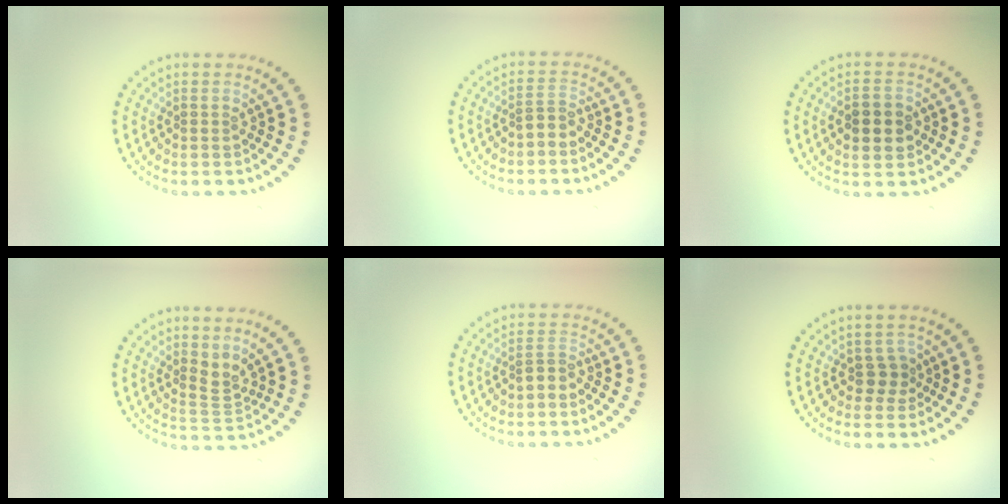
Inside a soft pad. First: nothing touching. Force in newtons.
{"total": 1.7, "press": 1.3, "slide": 1.2}
{"total": 3.7, "press": 3.7, "slide": 0.2}
{"total": 2.0, "press": 1.4, "slide": 1.4}
{"total": 1.6, "press": 1.2, "slide": 1.1}
{"total": 1.6, "press": 1.3, "slide": 1.0}